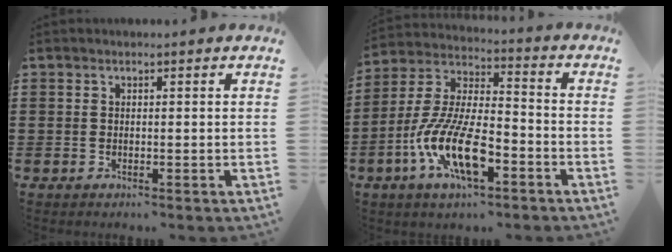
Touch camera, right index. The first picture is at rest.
{"total": 12.3, "force": [-5.8, 4.1, 10.0], "torque": [-0.231, -0.009, -0.112]}